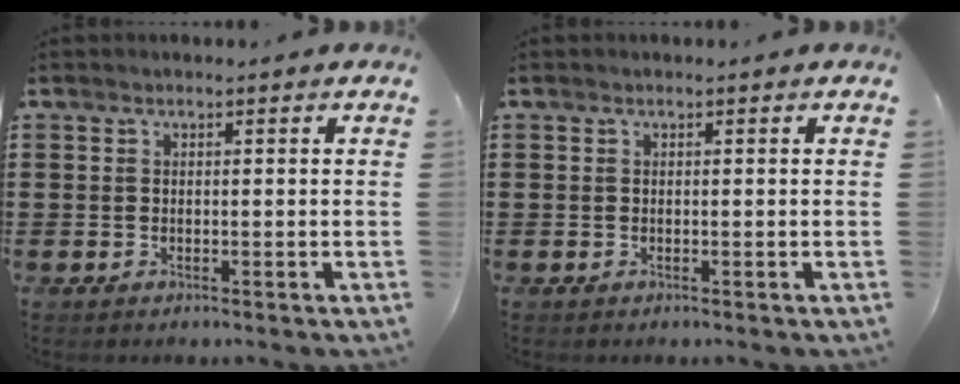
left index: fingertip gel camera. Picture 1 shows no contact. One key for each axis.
{"total": 0.0}